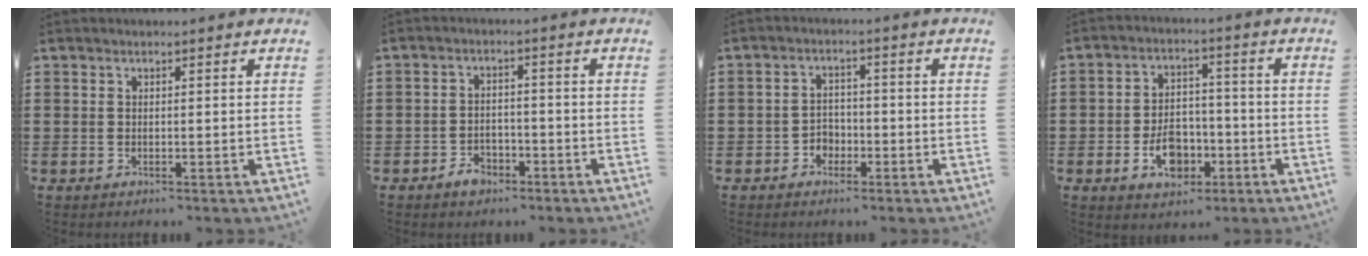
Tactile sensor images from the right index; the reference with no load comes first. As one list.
[{"total": 3.1, "force": [-2.2, 1.9, 1.1], "torque": [-0.022, 0.005, -0.044]}, {"total": 2.7, "force": [-1.6, 2.1, 0.7], "torque": [-0.021, 0.005, -0.034]}, {"total": 6.6, "force": [-2.5, 4.5, 4.1], "torque": [-0.054, 0.001, -0.050]}]